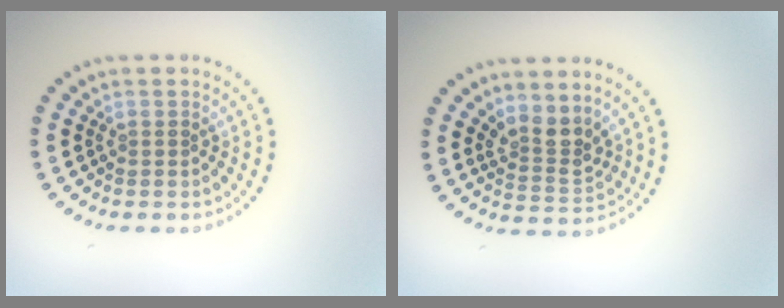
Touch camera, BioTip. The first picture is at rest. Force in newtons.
{"total": 2.8, "press": 2.1, "slide": 1.8}